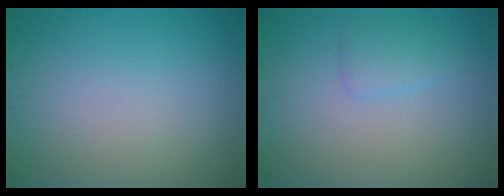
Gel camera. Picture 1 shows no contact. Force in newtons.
{"total": 1.5, "press": 1.5, "slide": 0.1}